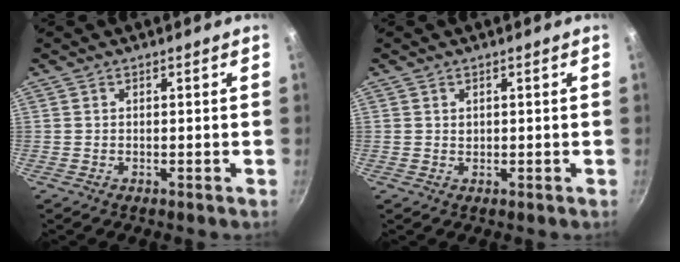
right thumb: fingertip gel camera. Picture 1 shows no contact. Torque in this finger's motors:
{"motor_torque": [0.15, 0.06, 0.18, 0.00, 0.02]}